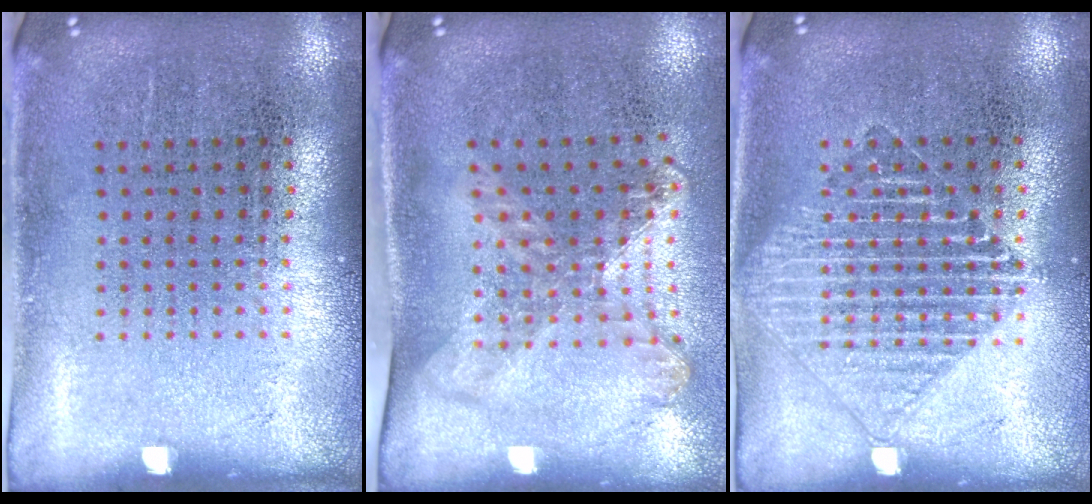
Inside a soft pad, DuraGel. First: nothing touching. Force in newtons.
{"total": 1.6, "press": 1.2, "slide": 1.0}
{"total": 1.4, "press": 1.4, "slide": 0.3}